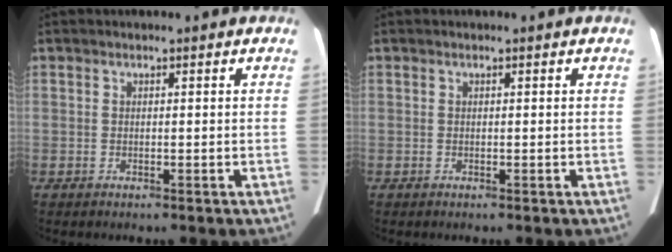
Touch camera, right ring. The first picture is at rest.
{"total": 0.0}